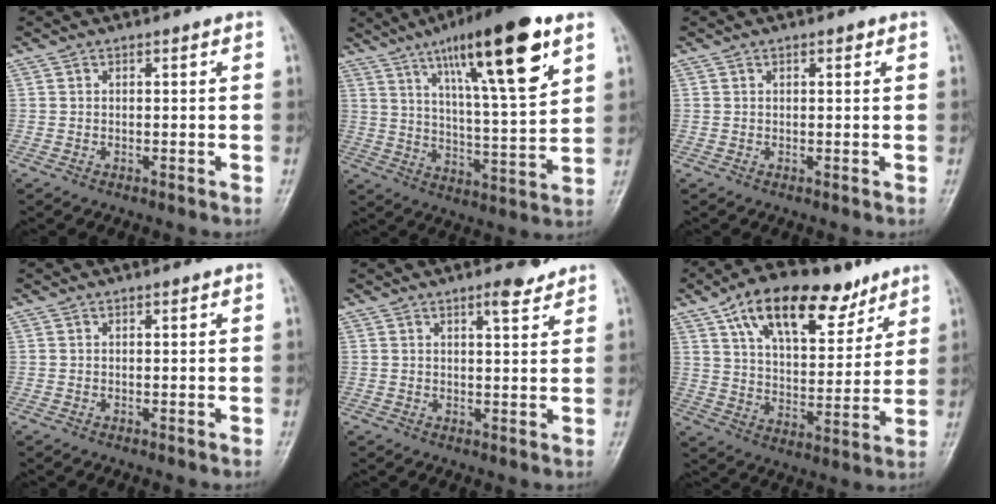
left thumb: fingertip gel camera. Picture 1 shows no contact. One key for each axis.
{"total": 20.7, "fx": 11.1, "fy": 3.7, "fz": 17.0, "tx": -0.253, "ty": -0.037, "tz": 0.181}
{"total": 1.1, "fx": 0.6, "fy": 0.5, "fz": 0.7, "tx": -0.008, "ty": 0.000, "tz": 0.007}
{"total": 0.0}
{"total": 3.6, "fx": 2.7, "fy": 0.9, "fz": 2.3, "tx": -0.030, "ty": -0.018, "tz": 0.039}
{"total": 19.1, "fx": 11.2, "fy": 9.5, "fz": 12.2, "tx": -0.155, "ty": -0.032, "tz": 0.188}